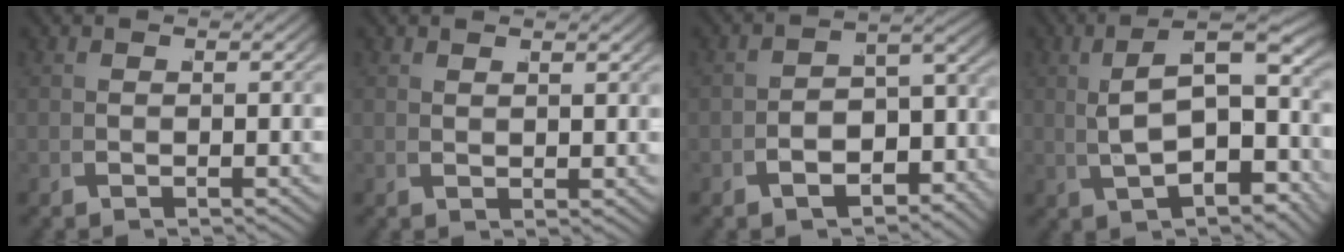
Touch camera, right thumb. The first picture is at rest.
{"total": 1.1, "force": [1.1, -0.1, 0.2], "torque": [0.001, 0.002, 0.023]}
{"total": 5.2, "force": [-3.0, 2.7, 3.2], "torque": [-0.049, -0.011, -0.038]}
{"total": 8.9, "force": [0.4, 4.6, 7.6], "torque": [-0.120, 0.001, 0.014]}